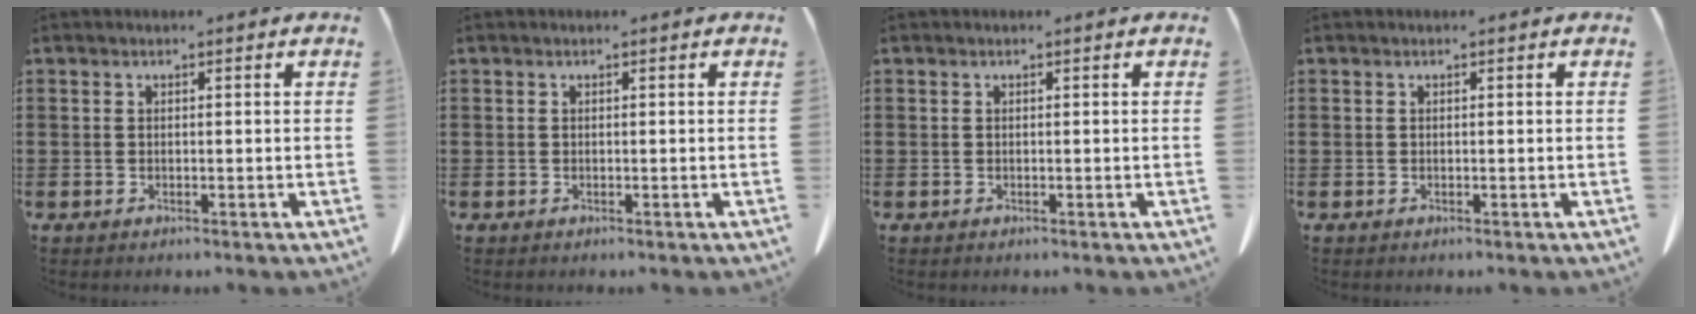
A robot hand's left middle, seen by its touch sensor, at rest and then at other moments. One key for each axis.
{"total": 0.0}
{"total": 0.0}
{"total": 0.0}